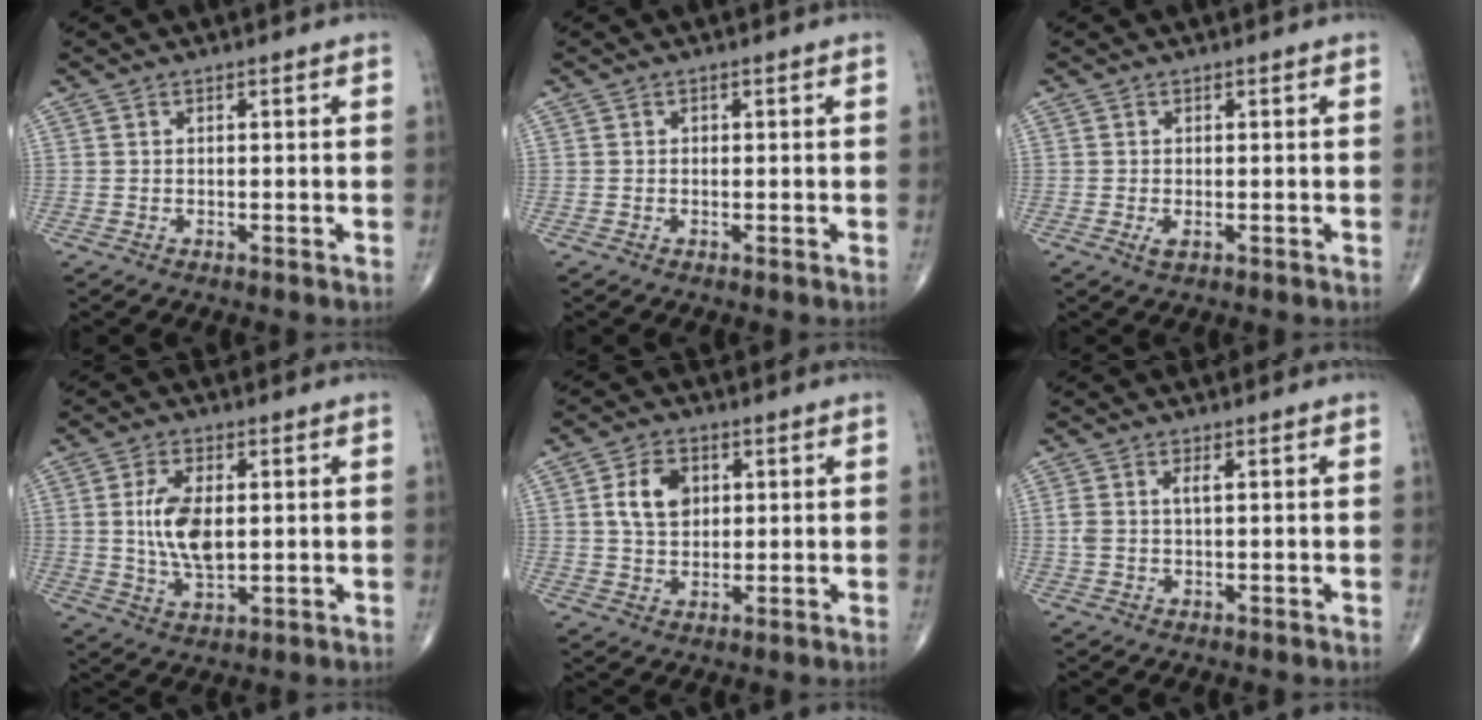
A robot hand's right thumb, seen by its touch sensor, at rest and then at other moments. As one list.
[{"total": 0.0}, {"total": 1.4, "force": [-0.4, 0.6, 1.2], "torque": [-0.028, -0.005, -0.006]}, {"total": 9.3, "force": [0.8, 4.7, 8.0], "torque": [-0.155, -0.008, 0.021]}, {"total": 7.2, "force": [1.7, 5.0, 4.8], "torque": [-0.071, -0.002, 0.028]}, {"total": 2.3, "force": [0.5, 0.8, 2.1], "torque": [-0.057, 0.012, 0.012]}]